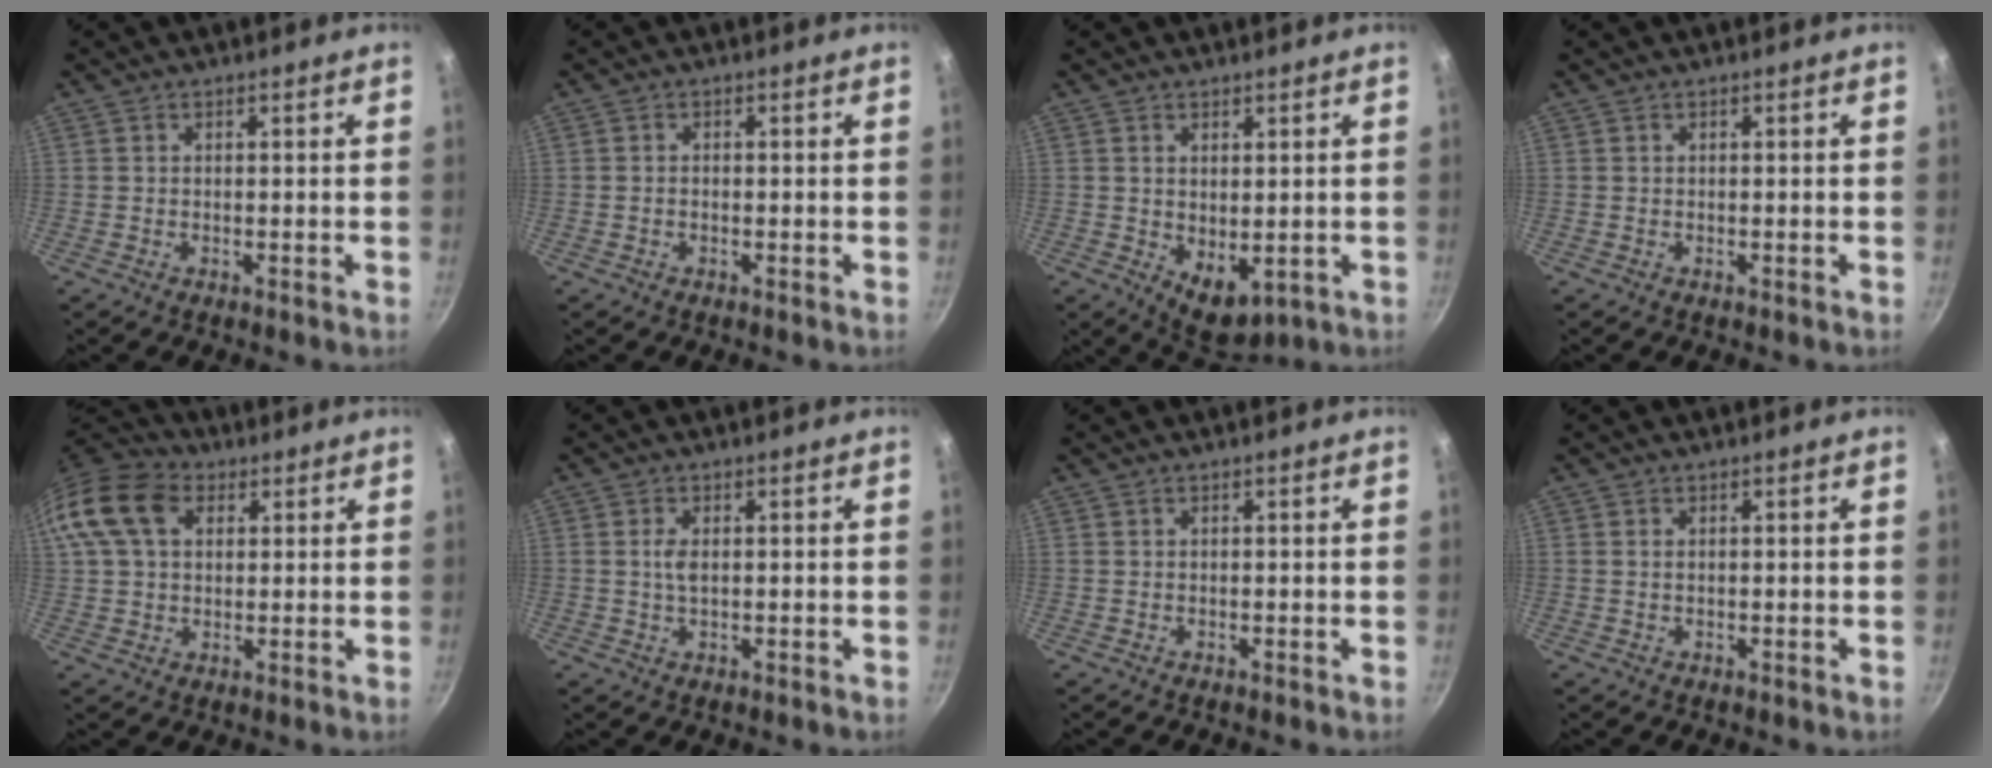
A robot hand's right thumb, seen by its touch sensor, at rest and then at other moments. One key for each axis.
{"total": 0.7, "fx": -0.2, "fy": 0.5, "fz": 0.5, "tx": -0.010, "ty": 0.005, "tz": -0.006}
{"total": 6.4, "fx": 0.1, "fy": 3.8, "fz": 5.2, "tx": -0.060, "ty": -0.016, "tz": 0.016}
{"total": 0.0}
{"total": 14.4, "fx": 4.4, "fy": 10.2, "fz": 9.1, "tx": -0.170, "ty": 0.023, "tz": 0.067}
{"total": 2.2, "fx": 0.3, "fy": 1.1, "fz": 1.9, "tx": -0.036, "ty": 0.001, "tz": 0.005}
{"total": 0.0}
{"total": 0.6, "fx": 0.1, "fy": 0.4, "fz": 0.5, "tx": -0.008, "ty": 0.001, "tz": 0.002}